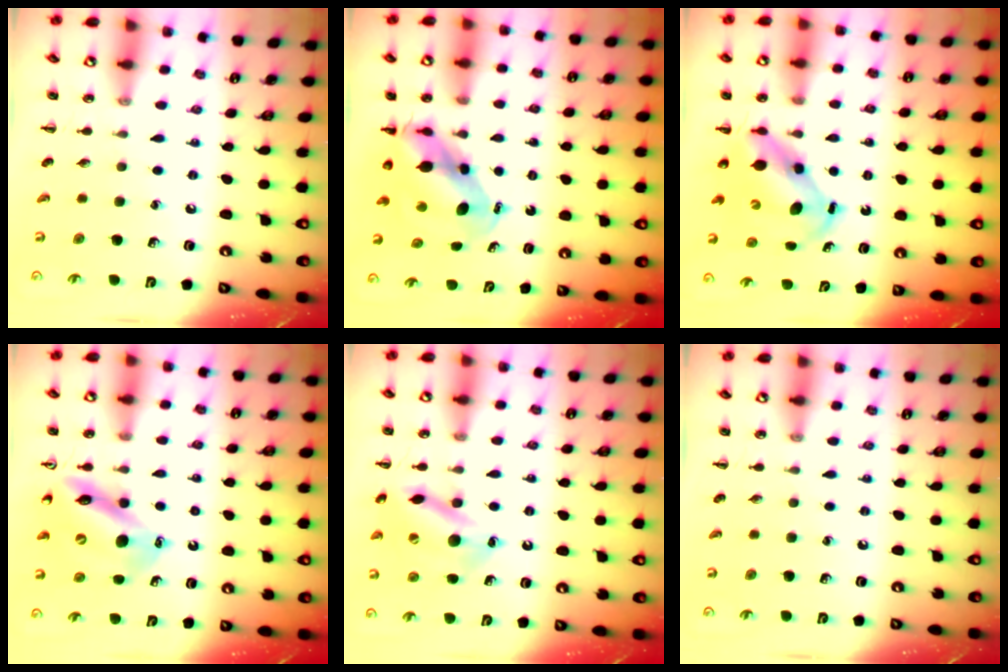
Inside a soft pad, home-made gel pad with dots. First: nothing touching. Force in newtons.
{"total": 6.6, "press": 6.4, "slide": 1.8}
{"total": 6.6, "press": 6.5, "slide": 1.3}
{"total": 12.4, "press": 11.8, "slide": 3.7}
{"total": 14.8, "press": 14.5, "slide": 2.7}
{"total": 0.0}